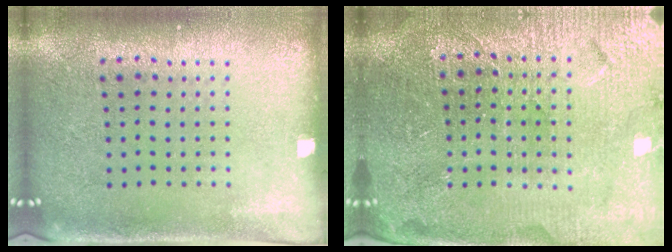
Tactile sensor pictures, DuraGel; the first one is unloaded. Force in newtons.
{"total": 4.3, "press": 4.2, "slide": 1.2}